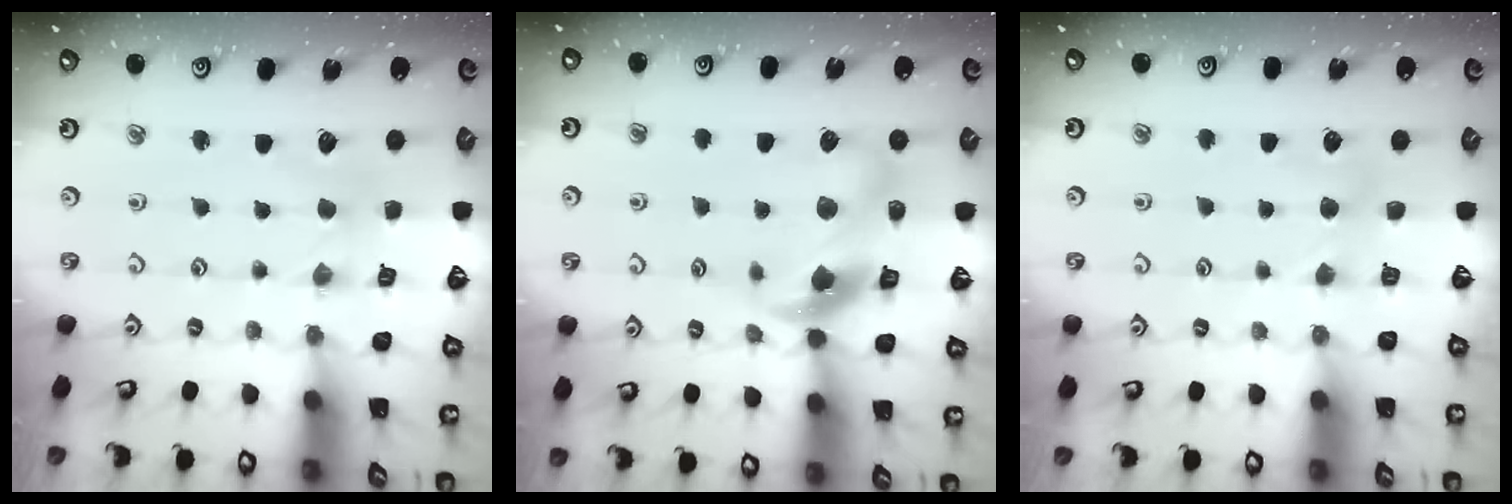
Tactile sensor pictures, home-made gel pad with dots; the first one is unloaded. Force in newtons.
{"total": 11.3, "press": 11.2, "slide": 1.7}
{"total": 4.2, "press": 4.2, "slide": 0.6}